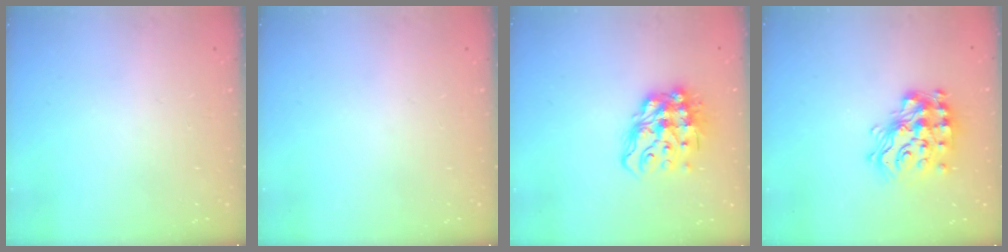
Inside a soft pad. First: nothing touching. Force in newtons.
{"total": 0.0}
{"total": 13.6, "press": 13.5, "slide": 1.5}
{"total": 17.7, "press": 17.7, "slide": 1.2}